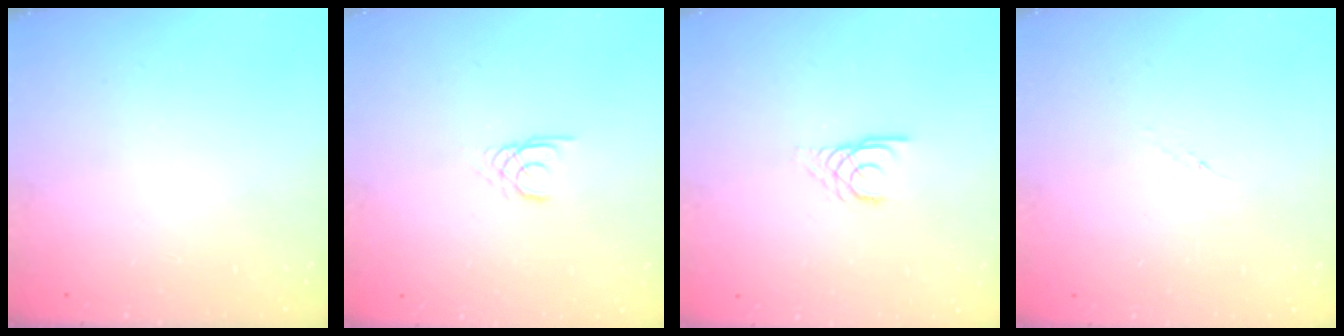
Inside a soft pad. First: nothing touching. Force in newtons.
{"total": 2.4, "press": 2.4, "slide": 0.1}
{"total": 1.3, "press": 1.3, "slide": 0.2}
{"total": 2.8, "press": 2.7, "slide": 0.6}